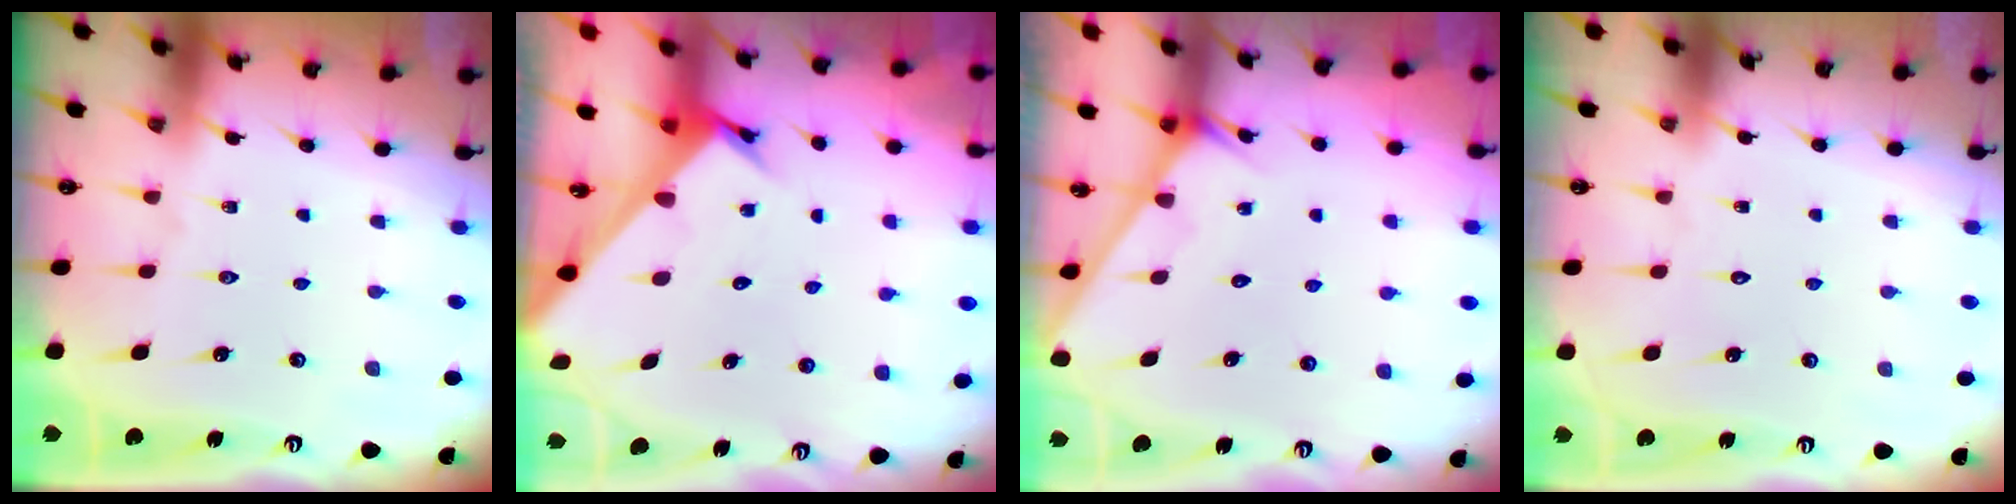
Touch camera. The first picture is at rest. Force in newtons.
{"total": 2.6, "press": 2.6, "slide": 0.2}
{"total": 2.2, "press": 2.2, "slide": 0.2}
{"total": 1.6, "press": 1.5, "slide": 0.1}